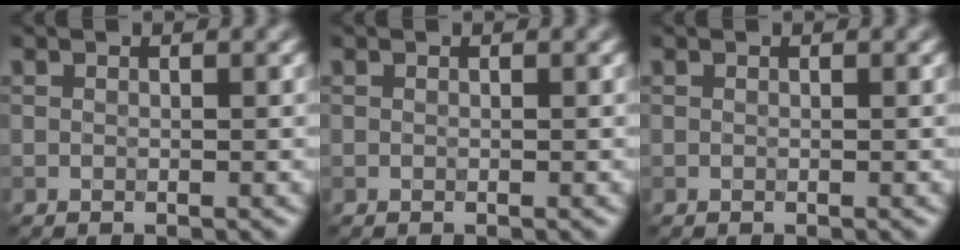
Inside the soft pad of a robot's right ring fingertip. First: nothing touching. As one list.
[{"total": 0.0}, {"total": 0.0}]